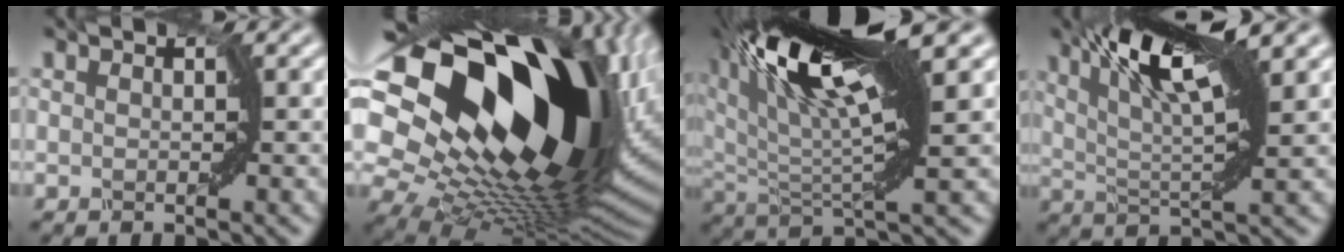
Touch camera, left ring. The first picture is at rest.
{"total": 22.4, "force": [6.0, 12.9, 17.3], "torque": [-0.328, 0.011, 0.120]}
{"total": 14.4, "force": [7.6, 3.7, 11.6], "torque": [-0.213, 0.021, 0.128]}
{"total": 9.2, "force": [4.9, 1.8, 7.6], "torque": [-0.131, 0.013, 0.086]}